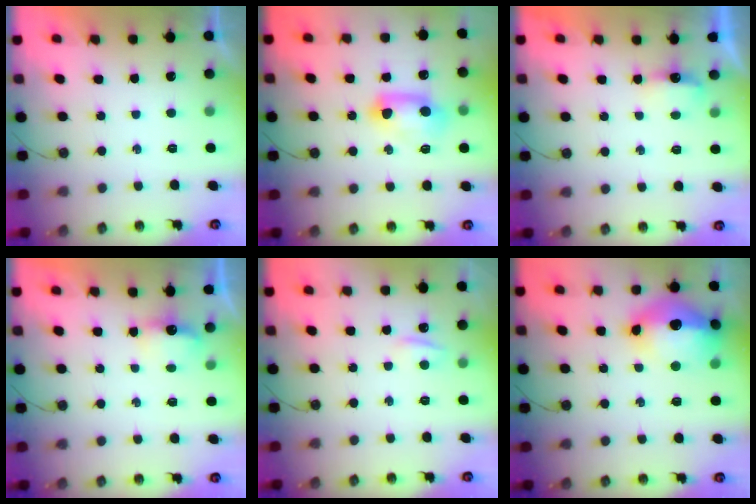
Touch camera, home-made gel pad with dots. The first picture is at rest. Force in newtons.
{"total": 12.7, "press": 11.0, "slide": 6.4}
{"total": 5.0, "press": 4.9, "slide": 0.8}
{"total": 4.6, "press": 4.5, "slide": 0.8}
{"total": 3.7, "press": 3.6, "slide": 0.6}
{"total": 22.5, "press": 18.8, "slide": 12.4}